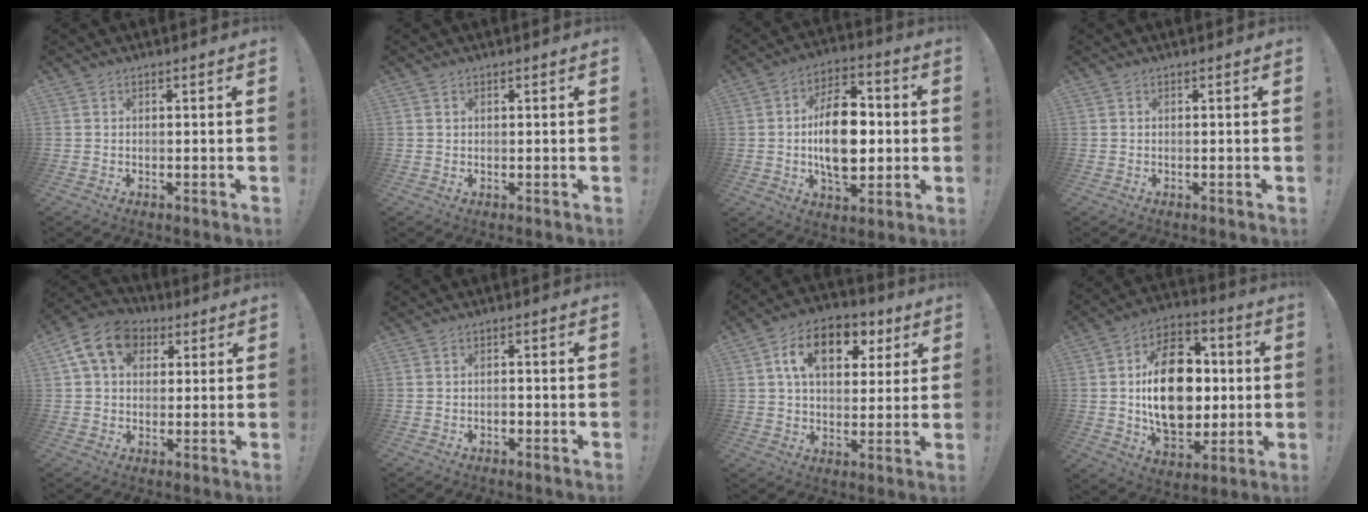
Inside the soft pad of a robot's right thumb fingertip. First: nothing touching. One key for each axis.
{"total": 0.6, "fx": 0.4, "fy": 0.5, "fz": -0.2, "tx": 0.007, "ty": 0.000, "tz": 0.007}
{"total": 17.9, "fx": -0.7, "fy": 10.8, "fz": 14.3, "tx": -0.244, "ty": 0.009, "tz": -0.014}
{"total": 0.0}
{"total": 13.4, "fx": 4.7, "fy": 10.0, "fz": 7.6, "tx": -0.126, "ty": -0.006, "tz": 0.091}
{"total": 1.4, "fx": -0.9, "fy": 0.8, "fz": 0.8, "tx": -0.014, "ty": -0.001, "tz": -0.016}
{"total": 14.3, "fx": 5.5, "fy": 9.4, "fz": 9.3, "tx": -0.146, "ty": -0.009, "tz": 0.099}
{"total": 22.9, "fx": 0.7, "fy": 15.5, "fz": 16.9, "tx": -0.278, "ty": 0.006, "tz": 0.021}